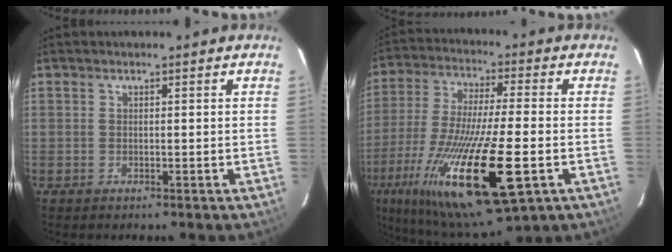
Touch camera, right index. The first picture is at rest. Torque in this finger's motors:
{"motor_torque": [2.14, 0.00, 1.05, 0.21]}